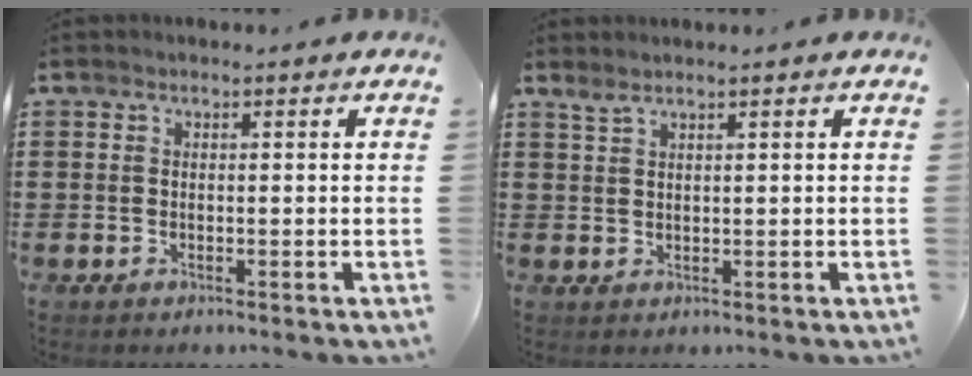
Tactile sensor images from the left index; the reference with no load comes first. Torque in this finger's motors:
{"motor_torque": [2.14, 0.00, -0.01, 0.00]}